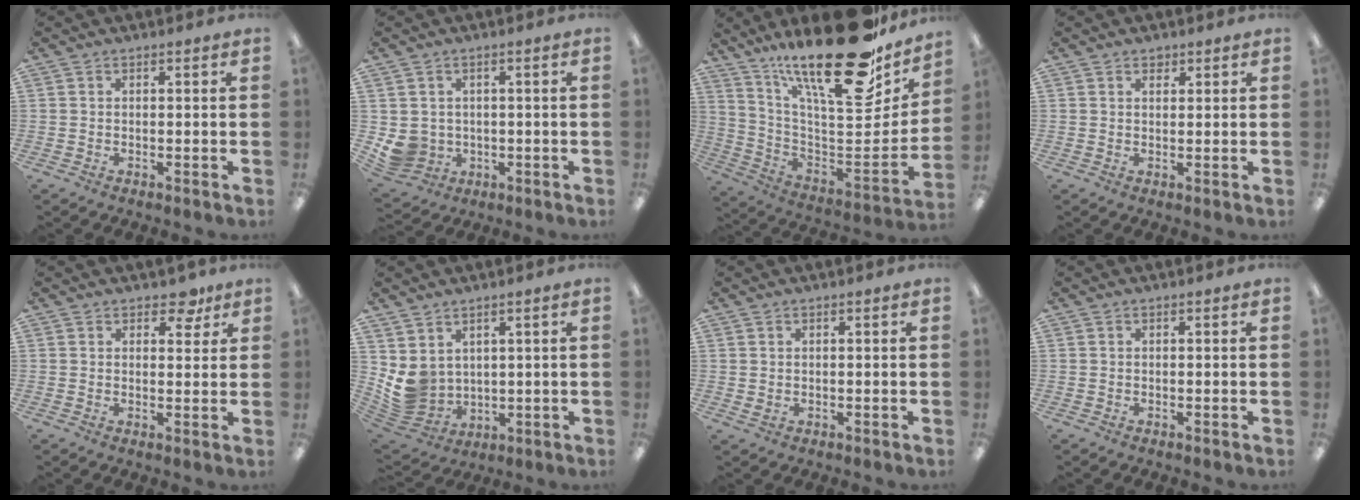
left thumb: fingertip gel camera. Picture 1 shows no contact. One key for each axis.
{"total": 5.2, "fx": 0.1, "fy": 5.1, "fz": 1.3, "tx": -0.043, "ty": 0.001, "tz": 0.008}
{"total": 28.7, "fx": 20.5, "fy": 7.9, "fz": 18.5, "tx": -0.278, "ty": -0.143, "tz": 0.341}
{"total": 1.2, "fx": 1.0, "fy": 0.6, "fz": 0.4, "tx": -0.002, "ty": -0.003, "tz": 0.018}
{"total": 4.9, "fx": 3.4, "fy": 2.8, "fz": 2.3, "tx": -0.014, "ty": -0.013, "tz": 0.056}
{"total": 7.0, "fx": 2.8, "fy": 6.0, "fz": 2.4, "tx": -0.077, "ty": -0.027, "tz": 0.062}
{"total": 0.8, "fx": 0.3, "fy": 0.5, "fz": 0.5, "tx": -0.005, "ty": -0.001, "tz": 0.004}
{"total": 0.0}